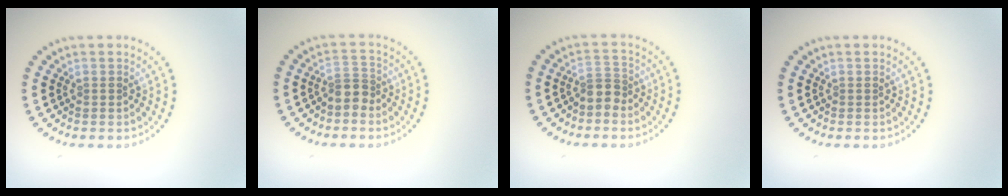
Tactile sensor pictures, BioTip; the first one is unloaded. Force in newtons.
{"total": 2.2, "press": 1.7, "slide": 1.4}
{"total": 2.1, "press": 1.7, "slide": 1.2}
{"total": 0.0}